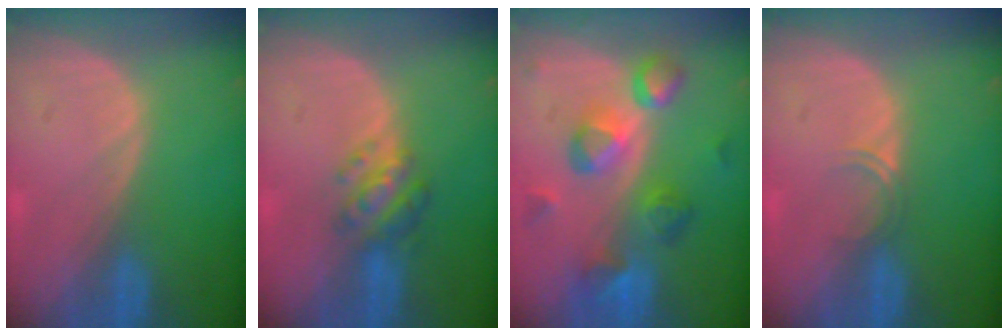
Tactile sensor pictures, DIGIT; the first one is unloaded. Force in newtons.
{"total": 4.8, "press": 4.8, "slide": 0.8}
{"total": 9.2, "press": 8.4, "slide": 3.8}
{"total": 1.7, "press": 1.4, "slide": 1.0}